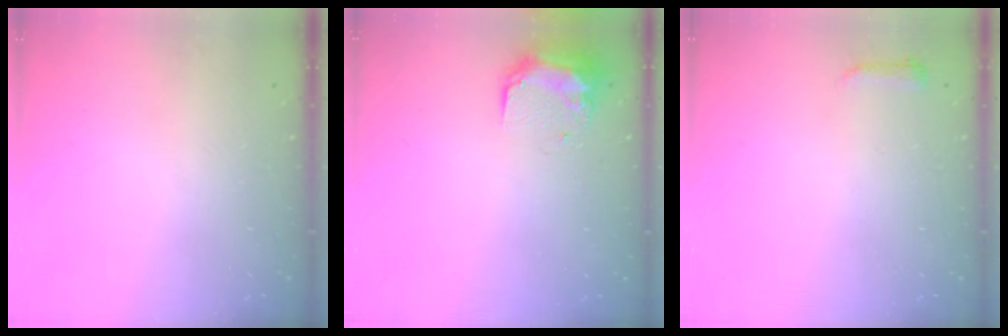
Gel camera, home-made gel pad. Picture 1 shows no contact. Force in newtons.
{"total": 9.3, "press": 9.3, "slide": 0.7}
{"total": 3.0, "press": 2.9, "slide": 0.6}